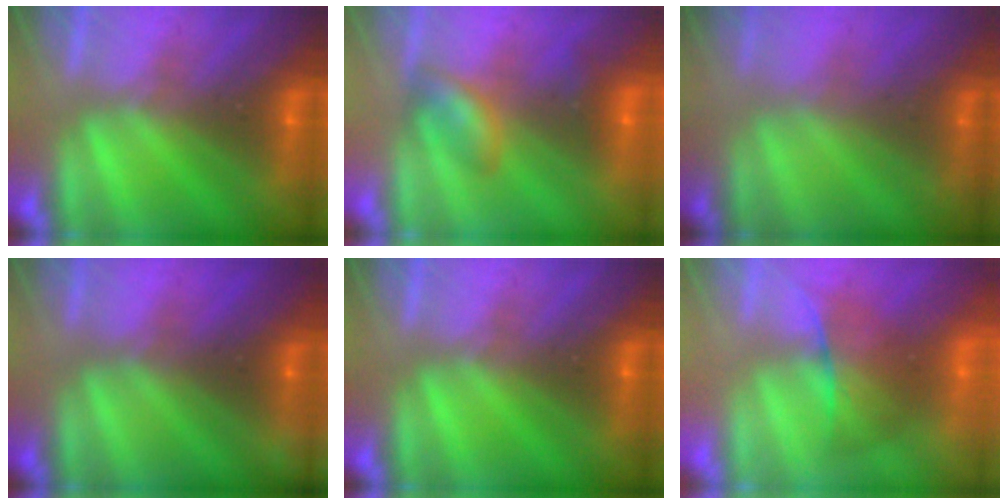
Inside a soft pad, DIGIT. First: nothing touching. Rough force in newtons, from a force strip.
{"total": 2.4}
{"total": 1.6}
{"total": 2.4}
{"total": 0.0}
{"total": 2.1}